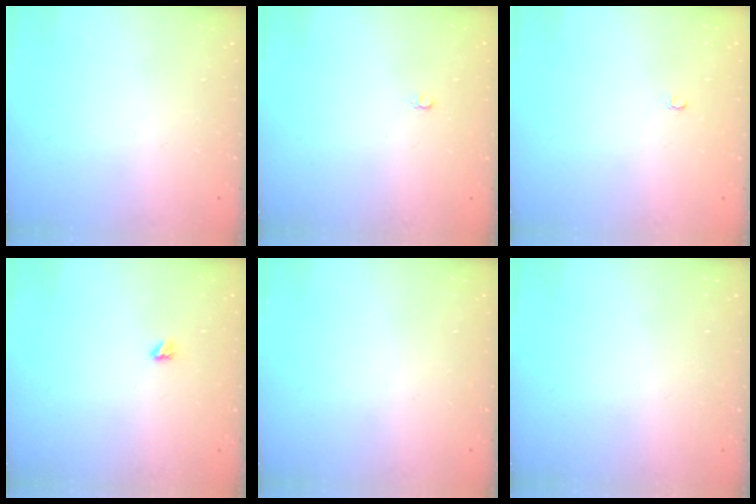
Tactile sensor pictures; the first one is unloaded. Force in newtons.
{"total": 2.4, "press": 2.4, "slide": 0.2}
{"total": 2.0, "press": 2.0, "slide": 0.4}
{"total": 2.9, "press": 2.9, "slide": 0.5}
{"total": 0.0}
{"total": 0.0}